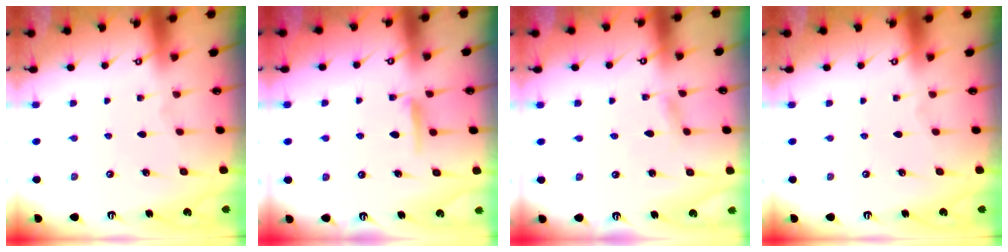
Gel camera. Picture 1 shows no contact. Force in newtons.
{"total": 6.5, "press": 6.5, "slide": 0.7}
{"total": 1.9, "press": 1.9, "slide": 0.2}
{"total": 0.0}